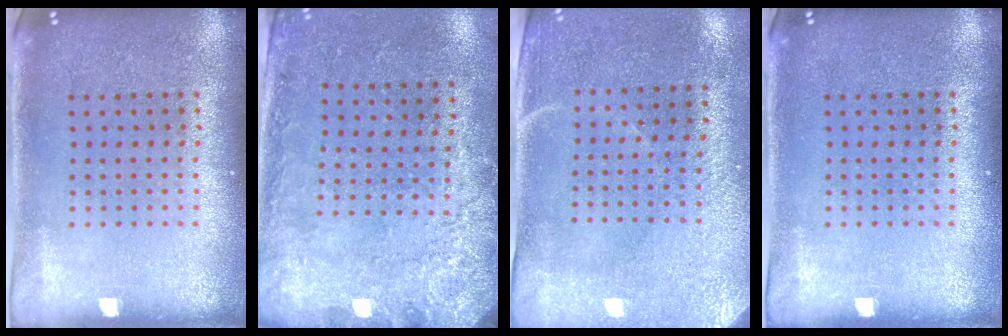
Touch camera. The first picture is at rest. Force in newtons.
{"total": 2.7, "press": 2.0, "slide": 1.8}
{"total": 2.9, "press": 2.5, "slide": 1.4}
{"total": 0.0}